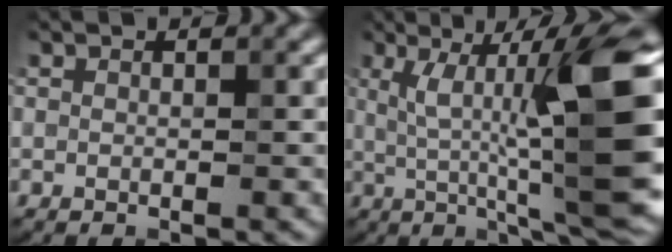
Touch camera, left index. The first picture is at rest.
{"total": 12.7, "force": [1.4, 2.9, 12.2], "torque": [-0.176, 0.005, 0.028]}